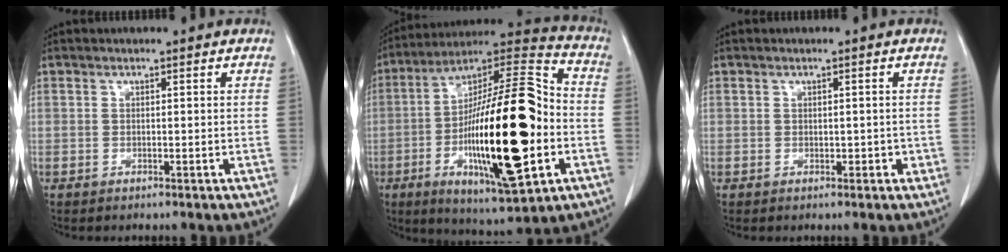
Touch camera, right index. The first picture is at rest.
{"total": 27.0, "force": [-5.3, 5.3, 26.0], "torque": [-0.452, -0.004, -0.083]}
{"total": 1.1, "force": [-0.2, 0.9, 0.7], "torque": [-0.004, 0.005, 0.001]}